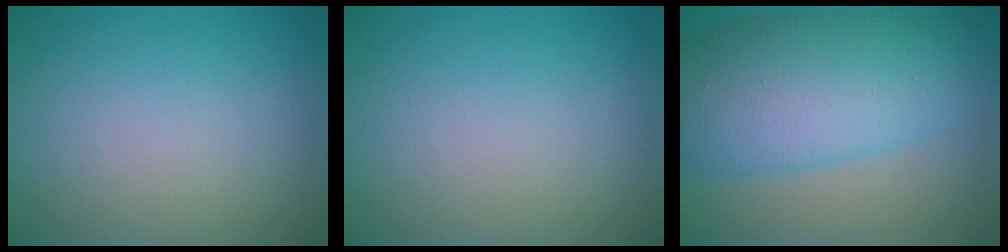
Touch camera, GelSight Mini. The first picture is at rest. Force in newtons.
{"total": 0.0}
{"total": 10.4, "press": 10.4, "slide": 0.4}